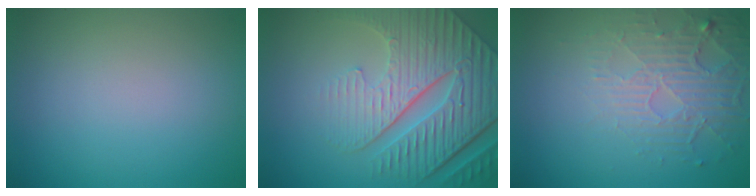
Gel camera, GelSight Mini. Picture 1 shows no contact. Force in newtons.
{"total": 8.2, "press": 6.3, "slide": 5.2}
{"total": 5.4, "press": 3.4, "slide": 4.2}